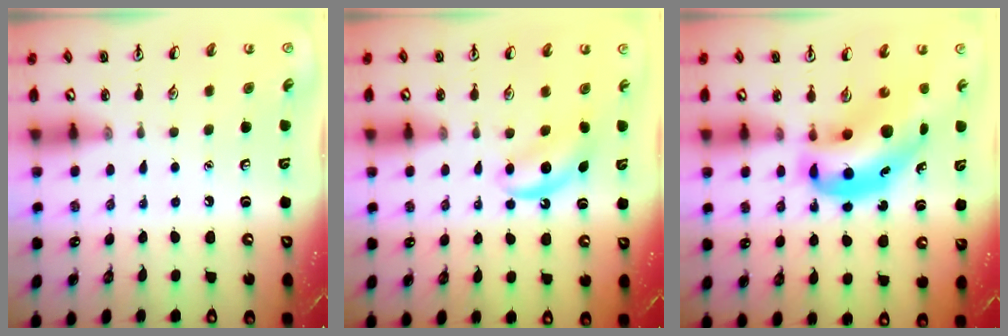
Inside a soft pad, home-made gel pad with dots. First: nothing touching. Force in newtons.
{"total": 4.7, "press": 4.6, "slide": 0.7}
{"total": 12.8, "press": 12.2, "slide": 3.9}